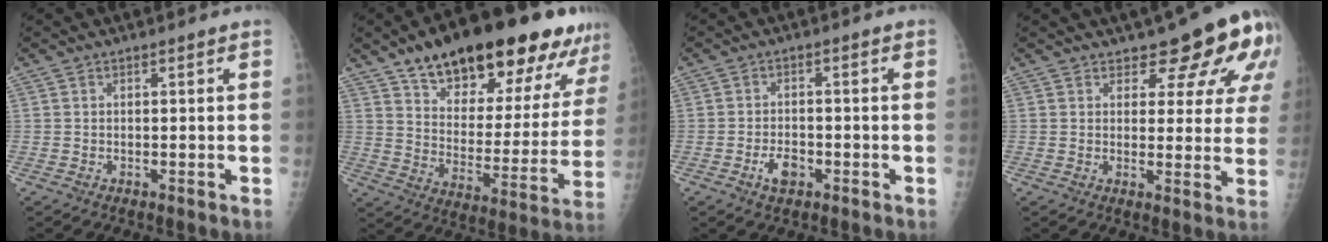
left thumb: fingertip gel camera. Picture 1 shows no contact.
{"total": 27.0, "force": [17.8, 10.6, 17.4], "torque": [-0.214, -0.047, 0.270]}
{"total": 3.8, "force": [-1.8, 2.3, 2.5], "torque": [-0.038, 0.010, -0.032]}
{"total": 10.8, "force": [7.6, 4.5, 6.2], "torque": [-0.035, -0.041, 0.082]}